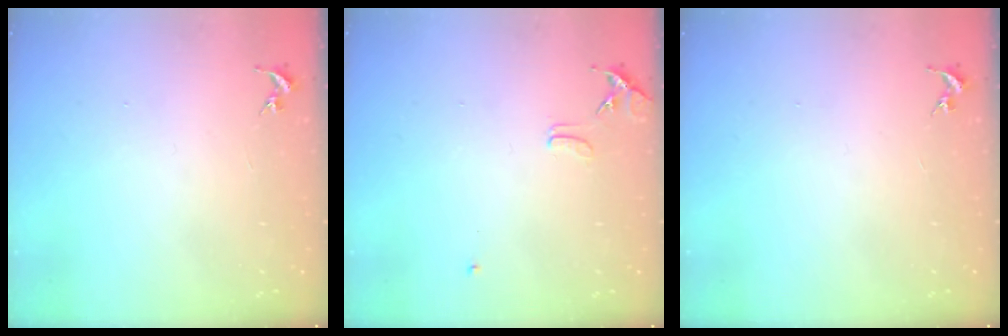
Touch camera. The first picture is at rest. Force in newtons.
{"total": 8.3, "press": 8.3, "slide": 0.7}
{"total": 0.0}